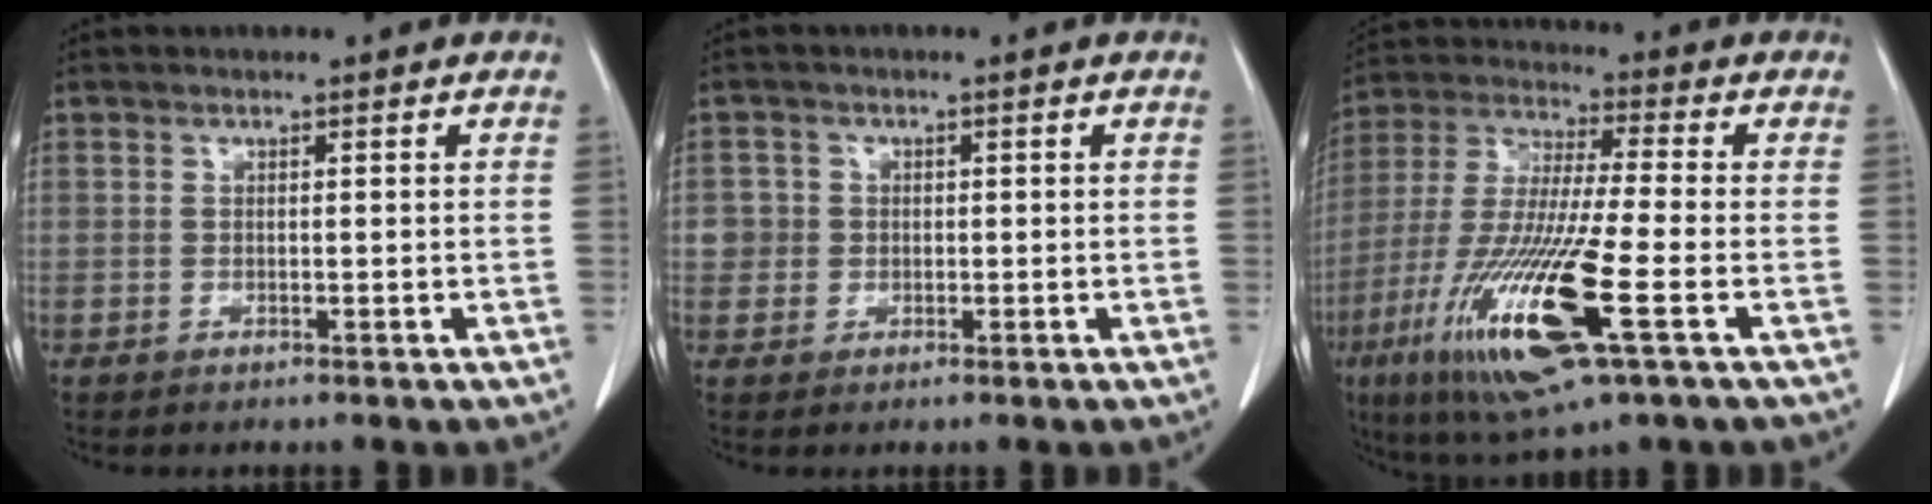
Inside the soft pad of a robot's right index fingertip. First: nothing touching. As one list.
[{"total": 2.6, "force": [0.1, 2.6, -0.1], "torque": [0.019, 0.007, 0.000]}, {"total": 17.9, "force": [-6.7, 1.3, 16.6], "torque": [-0.356, -0.036, -0.124]}]